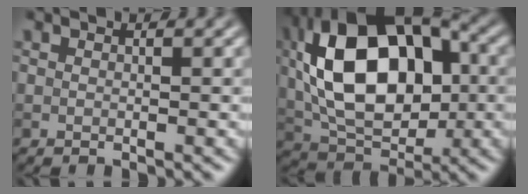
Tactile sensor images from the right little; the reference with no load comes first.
{"total": 14.3, "force": [1.2, 8.6, 11.3], "torque": [-0.208, 0.014, 0.017]}